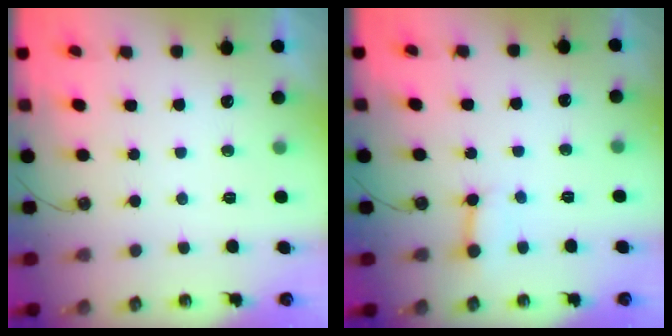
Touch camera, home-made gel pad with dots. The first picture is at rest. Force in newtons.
{"total": 3.3, "press": 3.3, "slide": 0.4}